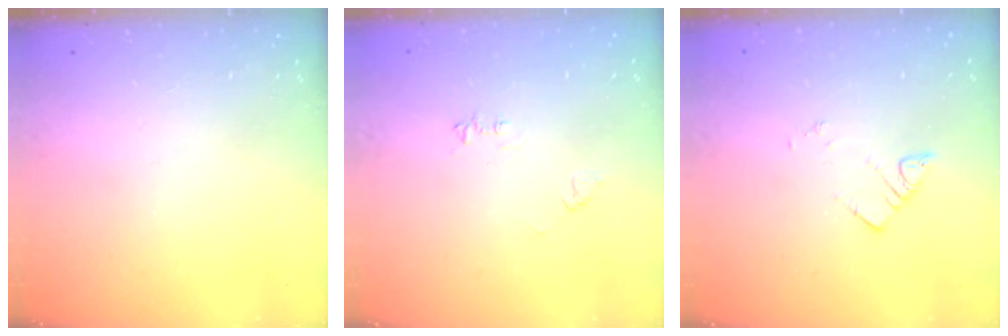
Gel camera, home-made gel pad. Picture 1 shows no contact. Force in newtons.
{"total": 5.3, "press": 5.3, "slide": 0.6}
{"total": 3.7, "press": 3.7, "slide": 0.5}